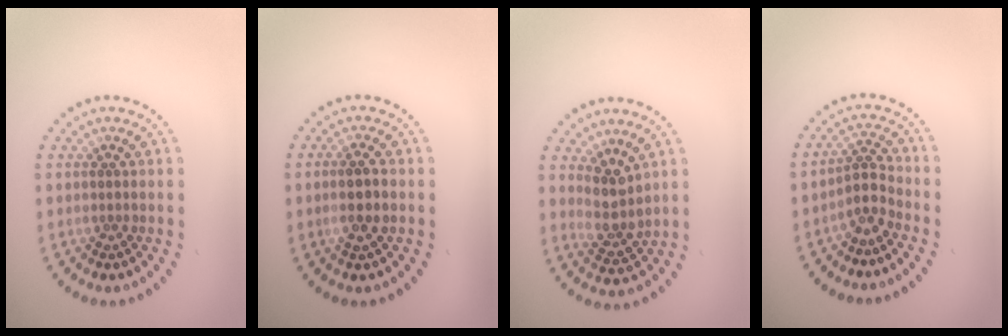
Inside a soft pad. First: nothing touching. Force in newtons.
{"total": 2.0, "press": 1.9, "slide": 0.6}
{"total": 3.0, "press": 2.4, "slide": 1.8}
{"total": 2.4, "press": 1.8, "slide": 1.6}